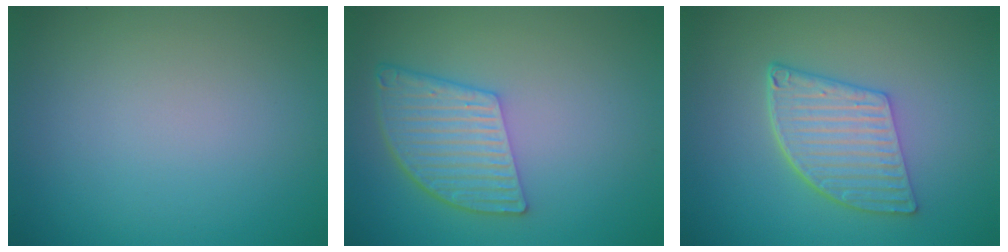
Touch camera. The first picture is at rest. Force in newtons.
{"total": 5.6, "press": 4.1, "slide": 3.8}
{"total": 5.6, "press": 4.1, "slide": 3.9}